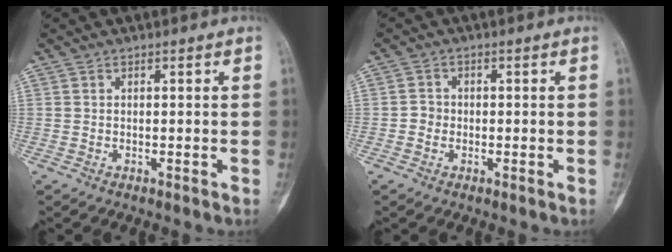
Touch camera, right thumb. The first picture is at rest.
{"total": 1.9, "force": [-0.5, 1.8, 0.5], "torque": [0.003, 0.008, -0.014]}